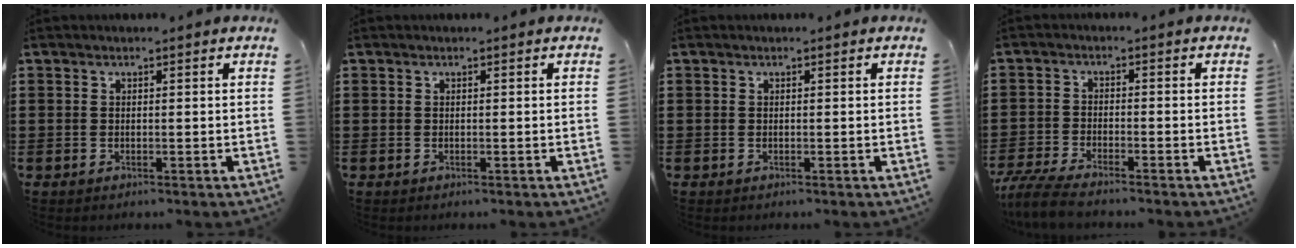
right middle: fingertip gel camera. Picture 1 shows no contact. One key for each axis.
{"total": 0.0}
{"total": 0.0}
{"total": 4.4, "fx": -4.1, "fy": 0.2, "fz": 1.7, "tx": -0.056, "ty": -0.014, "tz": -0.087}